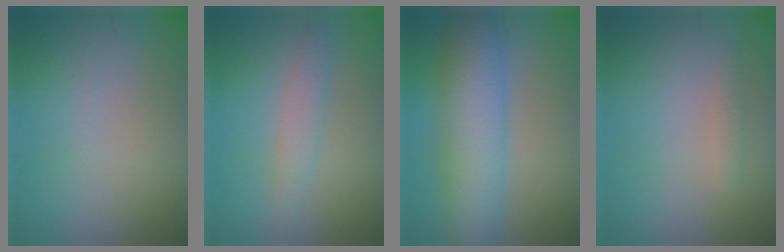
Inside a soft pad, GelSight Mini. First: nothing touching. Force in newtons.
{"total": 2.1, "press": 2.1, "slide": 0.1}
{"total": 8.1, "press": 8.1, "slide": 0.2}
{"total": 0.9, "press": 0.9, "slide": 0.0}